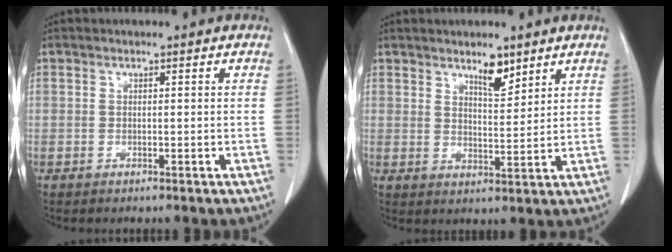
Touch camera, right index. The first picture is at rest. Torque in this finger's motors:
{"motor_torque": [0.18, 0.16, 0.06, 0.04]}